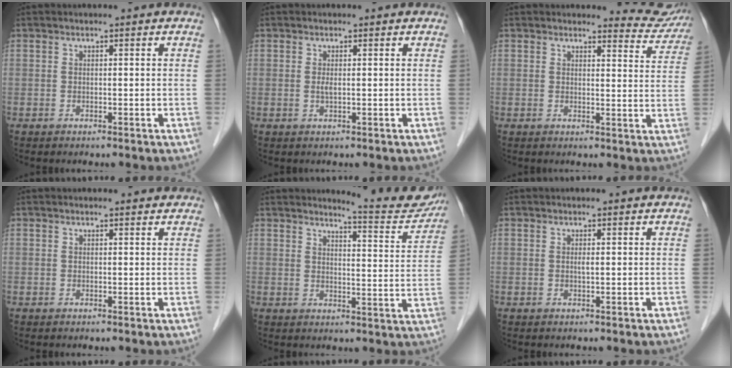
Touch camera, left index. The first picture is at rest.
{"total": 1.0, "force": [0.0, 0.2, 0.9], "torque": [-0.022, -0.002, 0.002]}
{"total": 5.6, "force": [5.4, 0.8, -0.8], "torque": [0.017, -0.036, 0.044]}
{"total": 1.3, "force": [1.3, 0.3, 0.1], "torque": [-0.014, 0.000, 0.011]}
{"total": 8.7, "force": [8.6, 0.3, 1.1], "torque": [-0.014, -0.029, 0.100]}
{"total": 0.6, "force": [0.2, 0.0, 0.5], "torque": [-0.013, -0.001, 0.001]}